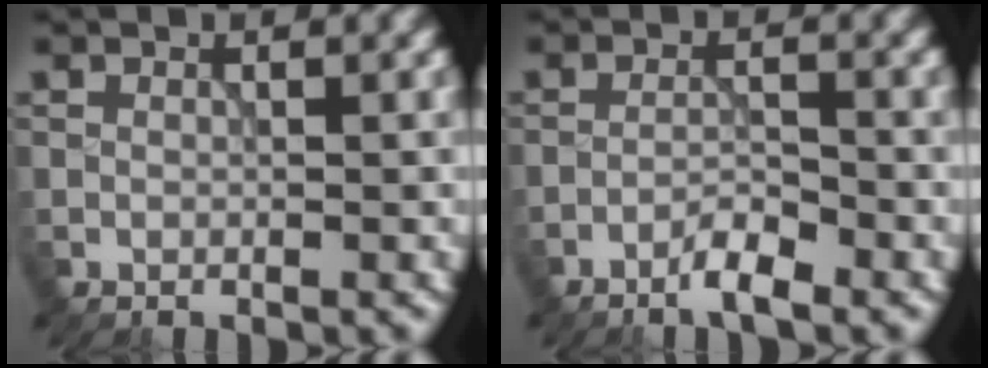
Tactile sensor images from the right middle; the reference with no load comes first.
{"total": 2.4, "force": [-1.8, 0.3, 1.5], "torque": [-0.026, 0.006, -0.036]}